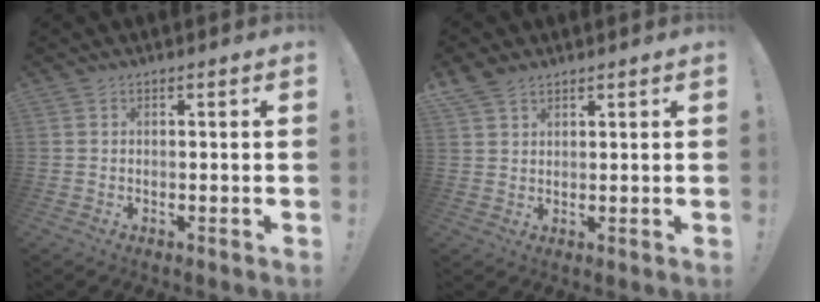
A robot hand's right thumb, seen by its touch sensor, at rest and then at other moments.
{"total": 4.2, "force": [3.3, 2.0, 1.6], "torque": [-0.035, -0.012, 0.064]}